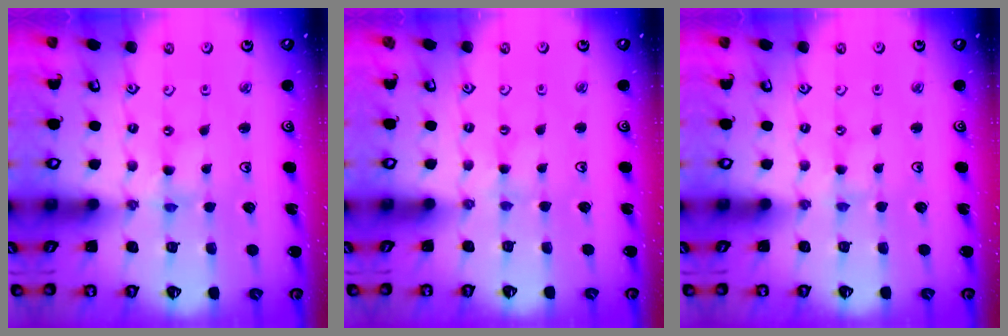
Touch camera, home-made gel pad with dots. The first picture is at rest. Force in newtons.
{"total": 1.9, "press": 1.9, "slide": 0.4}
{"total": 1.2, "press": 1.2, "slide": 0.3}